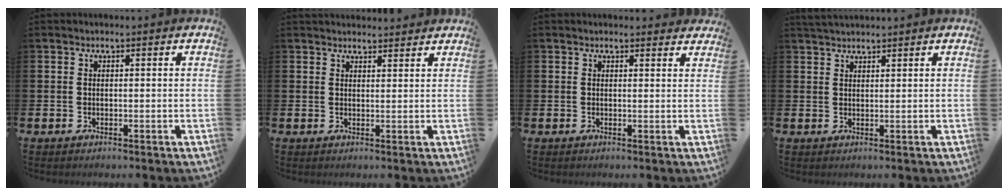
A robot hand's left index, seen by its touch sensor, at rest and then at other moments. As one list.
[{"total": 2.3, "force": [2.3, 0.5, -0.1], "torque": [0.006, -0.013, 0.039]}, {"total": 1.1, "force": [1.1, 0.3, 0.2], "torque": [0.007, -0.002, 0.017]}, {"total": 2.1, "force": [2.0, 0.4, 0.3], "torque": [0.003, -0.006, 0.036]}]